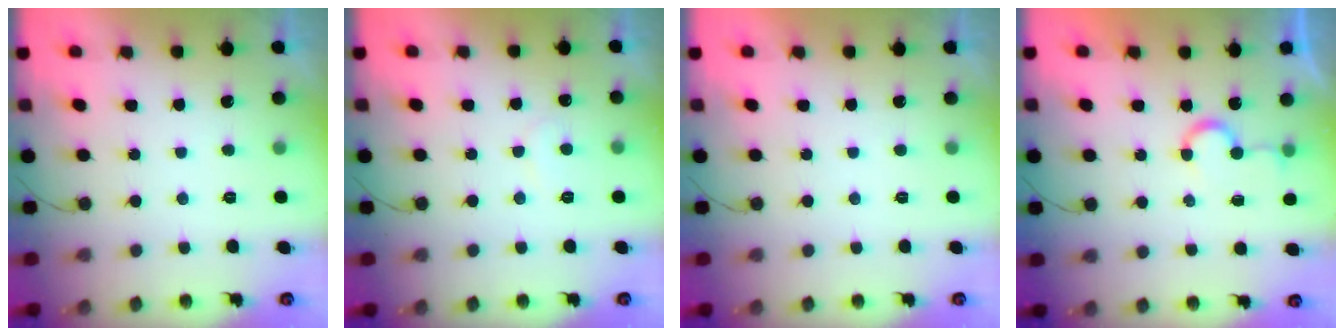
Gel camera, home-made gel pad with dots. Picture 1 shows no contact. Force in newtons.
{"total": 5.7, "press": 5.7, "slide": 0.4}
{"total": 1.8, "press": 1.8, "slide": 0.0}
{"total": 5.4, "press": 5.4, "slide": 0.4}